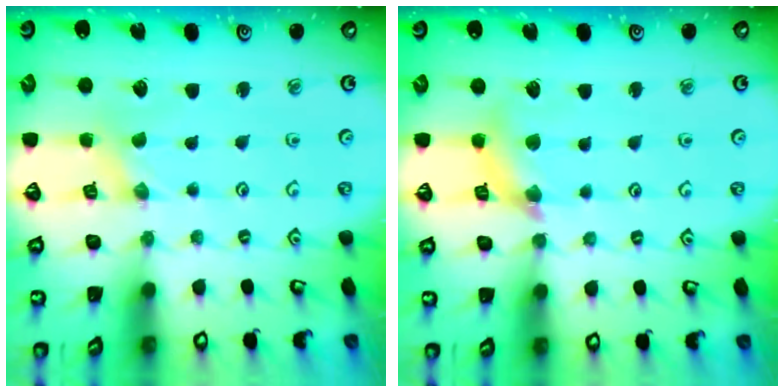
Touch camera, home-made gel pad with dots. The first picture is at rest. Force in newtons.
{"total": 8.9, "press": 8.9, "slide": 1.0}